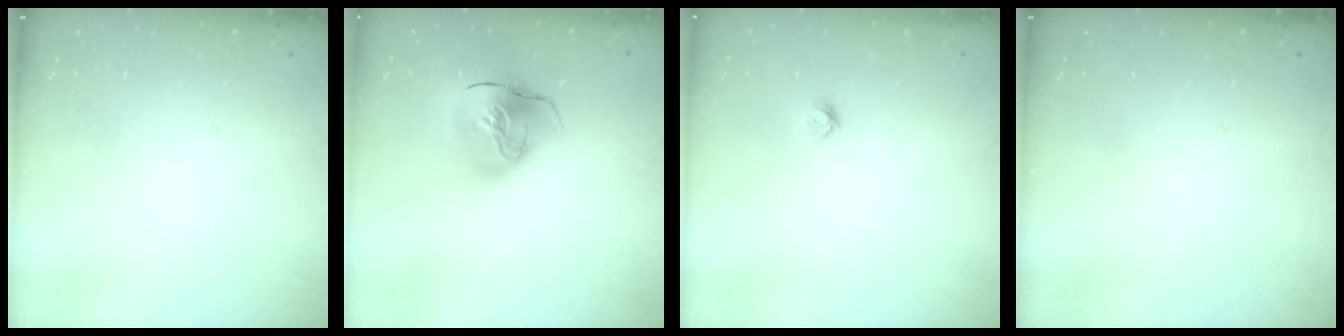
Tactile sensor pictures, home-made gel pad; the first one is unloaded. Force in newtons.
{"total": 18.1, "press": 17.9, "slide": 2.6}
{"total": 3.7, "press": 3.7, "slide": 0.4}
{"total": 0.0}